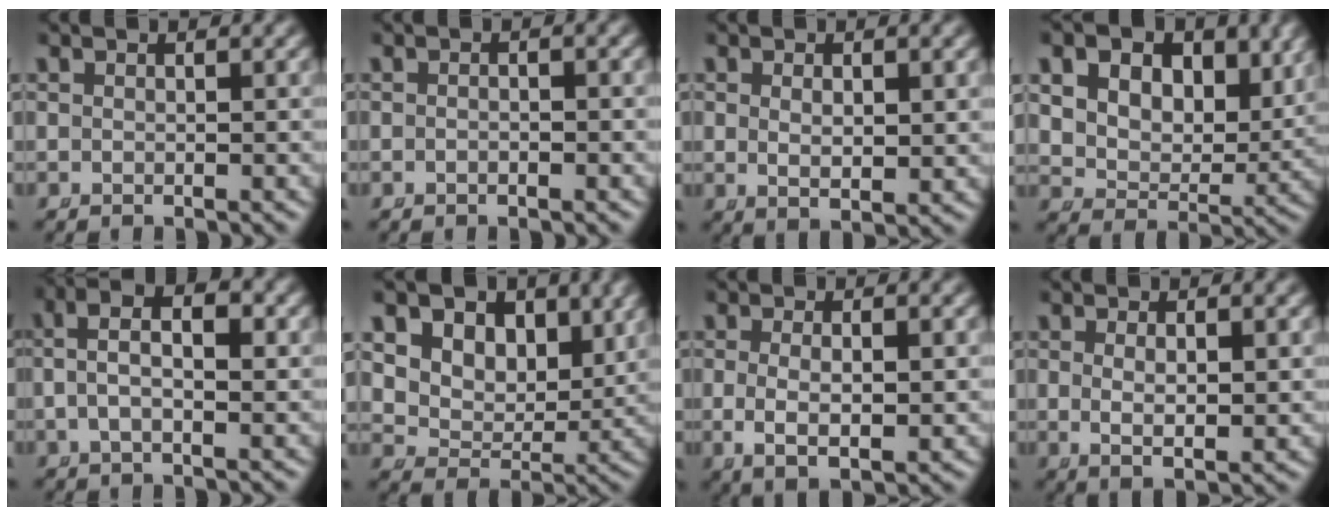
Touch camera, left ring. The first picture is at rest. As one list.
[{"total": 0.7, "force": [-0.5, 0.2, 0.5], "torque": [-0.010, 0.002, -0.010]}, {"total": 1.9, "force": [0.4, 0.6, 1.8], "torque": [-0.035, -0.019, 0.021]}, {"total": 10.4, "force": [3.7, 7.9, 5.7], "torque": [-0.118, -0.017, 0.054]}, {"total": 5.4, "force": [1.2, 2.9, 4.4], "torque": [-0.076, 0.009, 0.011]}, {"total": 11.3, "force": [3.6, 9.1, 5.7], "torque": [-0.129, -0.017, 0.051]}, {"total": 4.3, "force": [-0.4, 1.9, 3.8], "torque": [-0.076, -0.018, 0.009]}, {"total": 2.7, "force": [0.3, 0.8, 2.5], "torque": [-0.050, -0.019, 0.021]}]